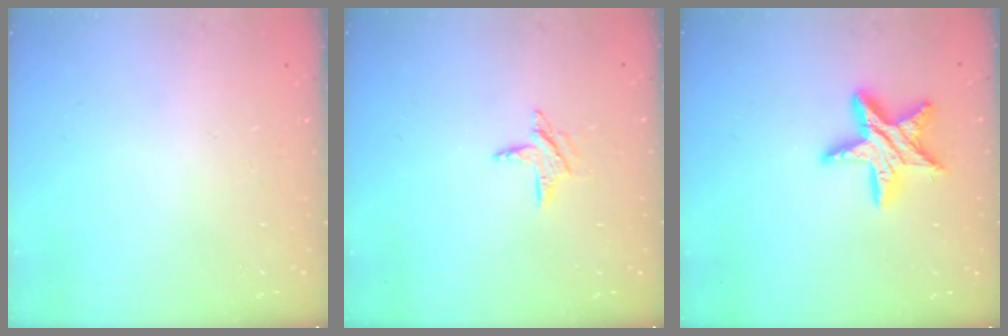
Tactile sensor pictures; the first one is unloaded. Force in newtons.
{"total": 5.9, "press": 5.9, "slide": 0.5}
{"total": 14.8, "press": 14.7, "slide": 1.3}